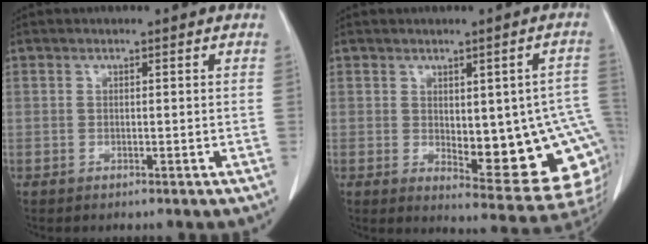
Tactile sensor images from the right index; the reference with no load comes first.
{"total": 16.7, "force": [-1.7, 5.6, 15.6], "torque": [-0.128, 0.014, 0.001]}